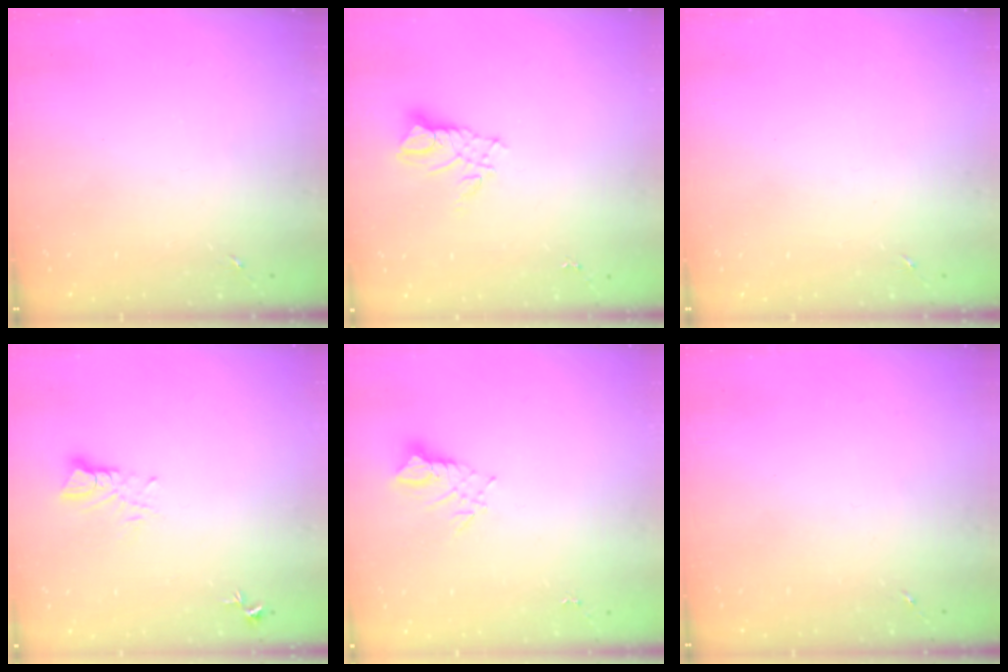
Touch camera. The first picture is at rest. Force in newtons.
{"total": 8.9, "press": 8.9, "slide": 0.8}
{"total": 0.0}
{"total": 3.5, "press": 3.5, "slide": 0.2}
{"total": 3.8, "press": 3.8, "slide": 0.2}
{"total": 0.0}